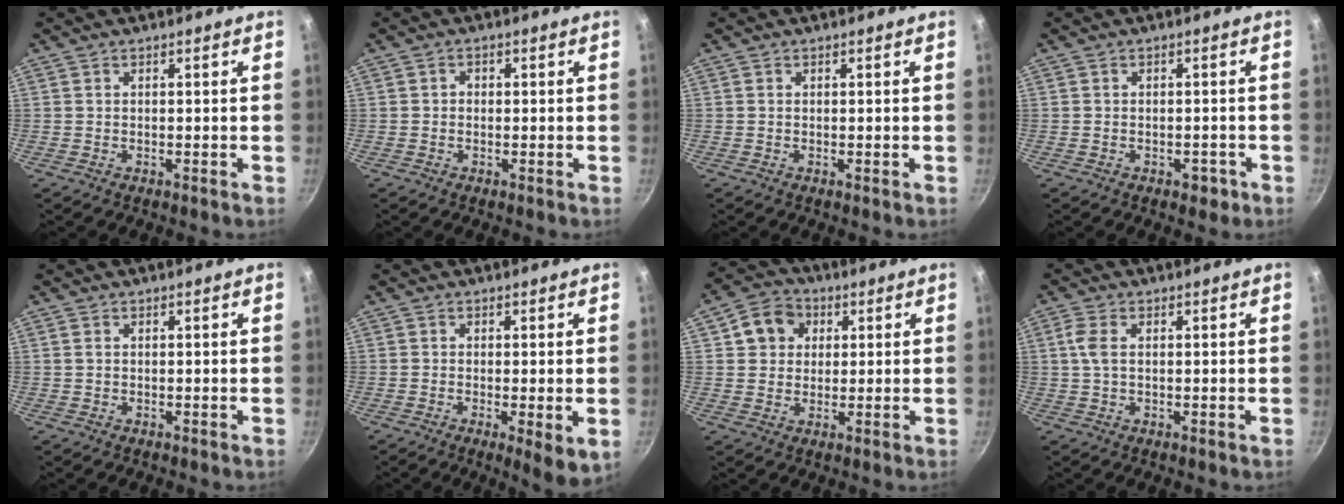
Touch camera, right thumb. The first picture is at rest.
{"total": 1.2, "force": [-0.1, 1.0, 0.6], "torque": [-0.001, 0.003, -0.007]}
{"total": 0.0}
{"total": 2.3, "force": [-1.2, 1.5, 1.3], "torque": [-0.008, 0.009, -0.013]}
{"total": 0.6, "force": [0.1, 0.4, 0.4], "torque": [-0.011, 0.001, 0.003]}
{"total": 5.7, "force": [-1.4, 1.4, 5.4], "torque": [-0.087, -0.018, -0.024]}
{"total": 8.0, "force": [2.1, 6.9, 3.4], "torque": [-0.031, 0.003, 0.028]}
{"total": 3.5, "force": [0.7, 1.8, 2.9], "torque": [-0.081, 0.006, 0.012]}